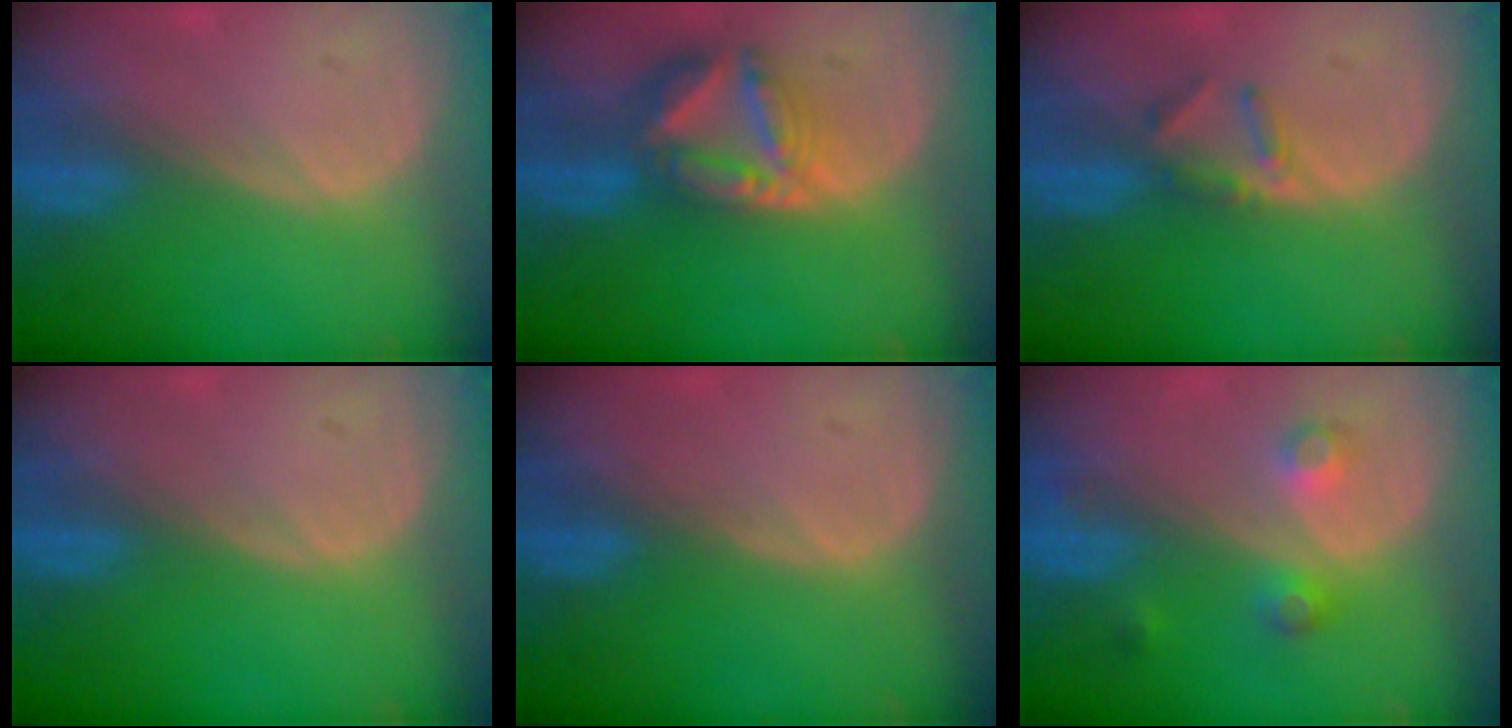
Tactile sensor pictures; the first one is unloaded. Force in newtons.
{"total": 8.0, "press": 6.9, "slide": 4.0}
{"total": 2.9, "press": 2.6, "slide": 1.1}
{"total": 0.0}
{"total": 0.0}
{"total": 3.8, "press": 3.5, "slide": 1.6}